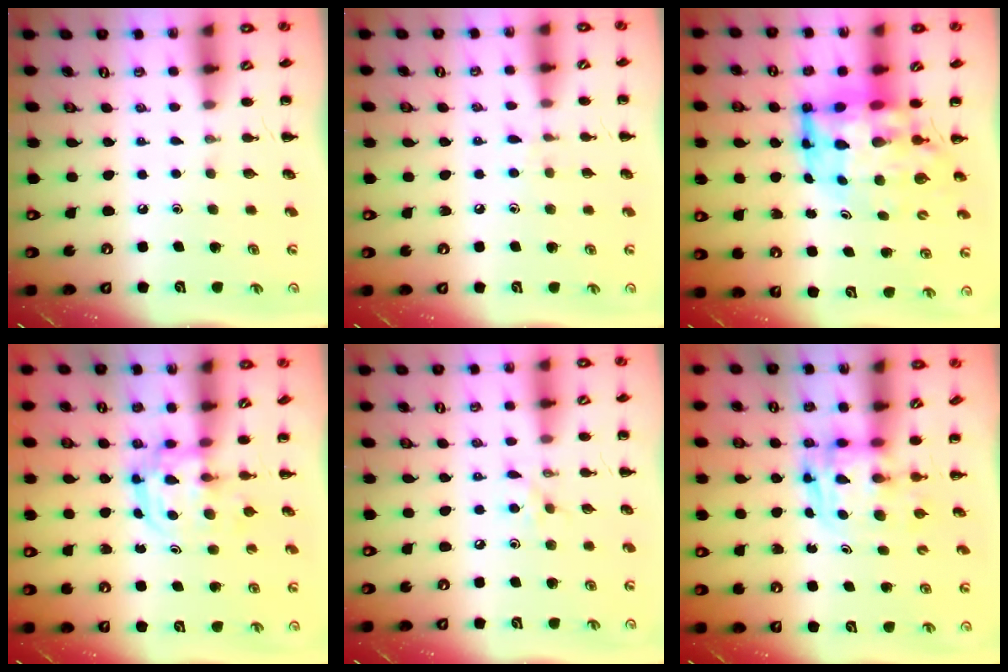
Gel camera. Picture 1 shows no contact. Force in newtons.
{"total": 5.8, "press": 5.4, "slide": 2.2}
{"total": 11.0, "press": 10.5, "slide": 3.3}
{"total": 3.1, "press": 3.1, "slide": 0.3}
{"total": 3.9, "press": 3.7, "slide": 1.3}
{"total": 2.7, "press": 2.7, "slide": 0.2}